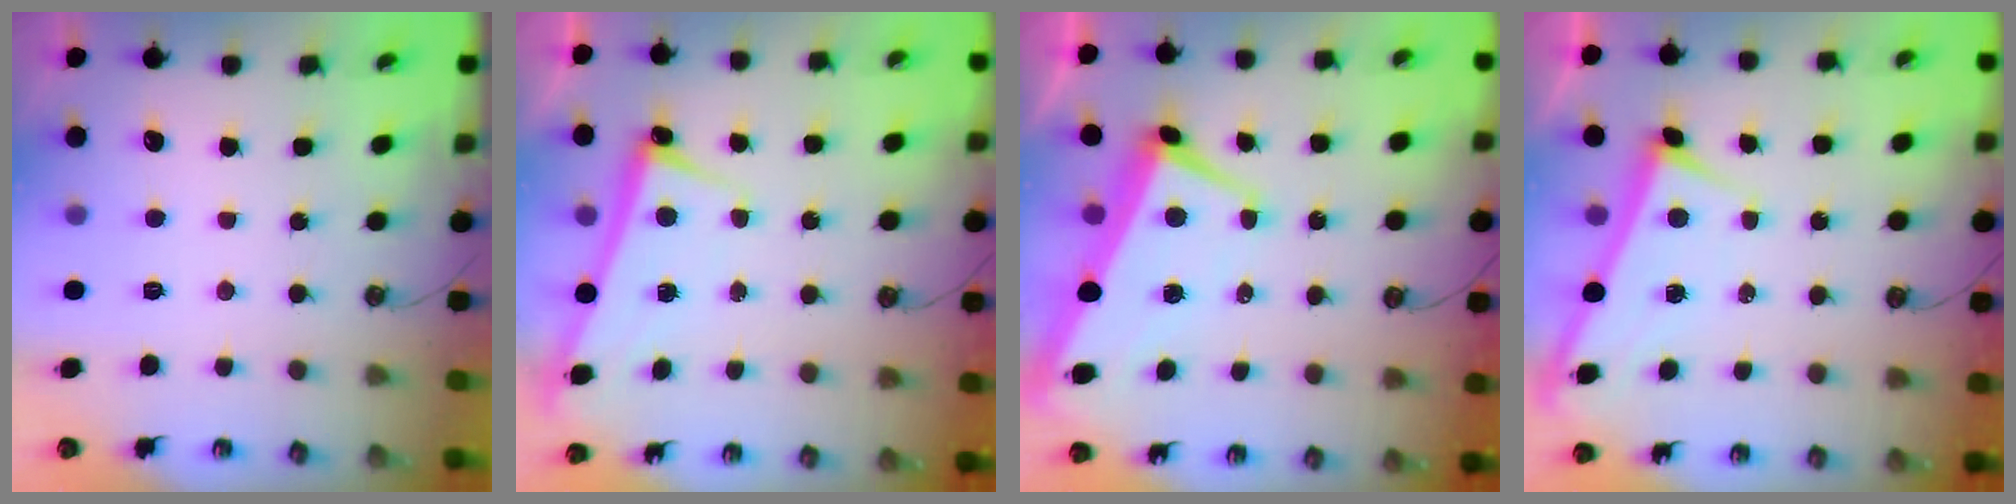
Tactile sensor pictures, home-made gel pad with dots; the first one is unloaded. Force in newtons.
{"total": 2.7, "press": 2.6, "slide": 0.6}
{"total": 1.7, "press": 1.0, "slide": 1.3}
{"total": 3.0, "press": 3.0, "slide": 0.2}